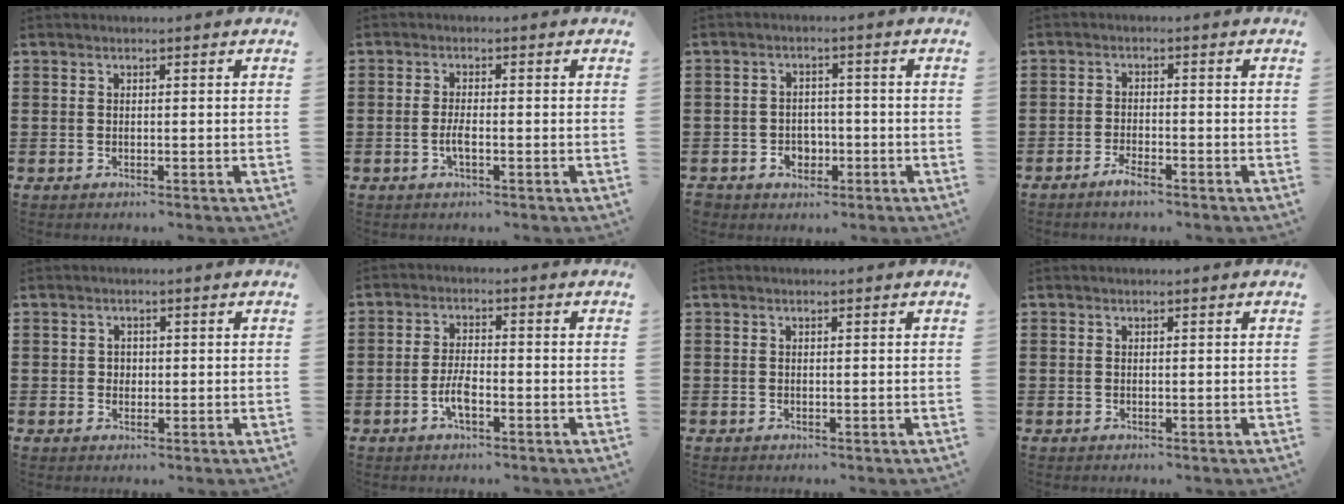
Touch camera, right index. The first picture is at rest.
{"total": 2.2, "force": [-0.8, 0.5, 2.0], "torque": [-0.044, -0.001, -0.016]}
{"total": 3.0, "force": [-1.6, 2.5, 0.8], "torque": [-0.022, 0.005, -0.035]}
{"total": 2.2, "force": [-1.9, 0.4, 1.1], "torque": [-0.020, 0.003, -0.036]}
{"total": 1.2, "force": [0.2, 1.1, 0.4], "torque": [-0.012, 0.006, 0.002]}
{"total": 3.8, "force": [-1.7, 1.4, 3.0], "torque": [-0.072, -0.001, -0.037]}
{"total": 0.0}
{"total": 0.0}